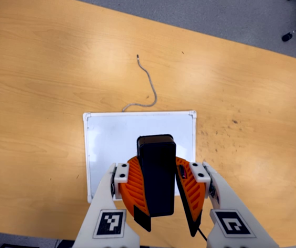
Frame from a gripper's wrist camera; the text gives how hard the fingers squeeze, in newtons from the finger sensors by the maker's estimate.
{"total": 11.2, "left": 10.9, "right": 11.4}